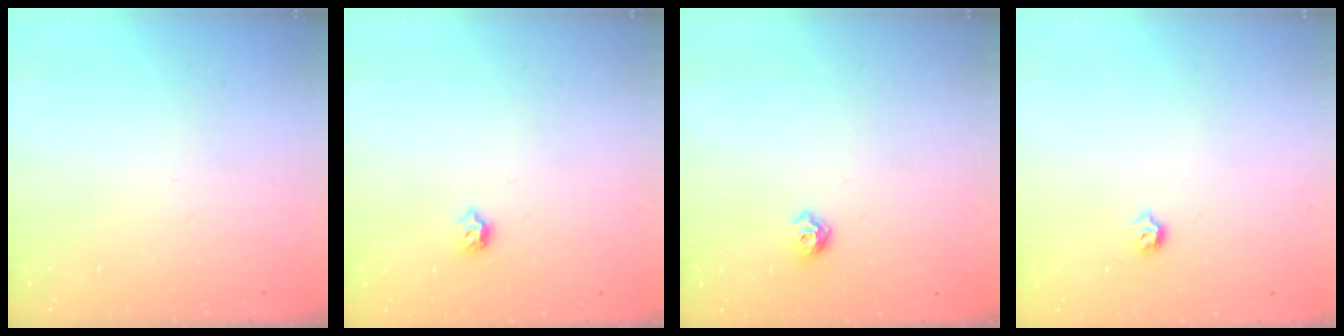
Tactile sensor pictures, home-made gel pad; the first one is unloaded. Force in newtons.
{"total": 4.8, "press": 4.7, "slide": 1.0}
{"total": 5.9, "press": 5.8, "slide": 1.0}
{"total": 3.4, "press": 3.3, "slide": 0.6}